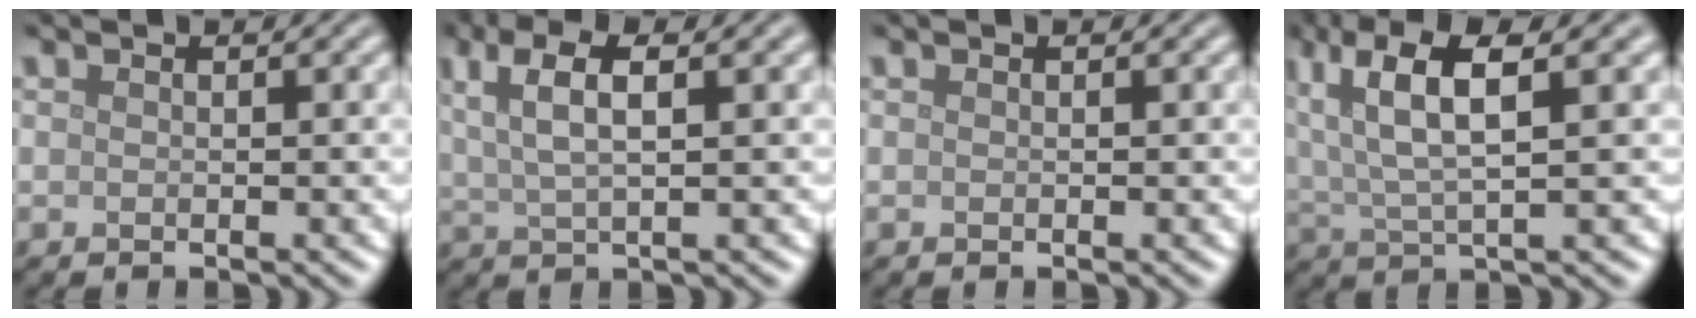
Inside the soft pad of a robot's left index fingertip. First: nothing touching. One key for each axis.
{"total": 5.9, "fx": 2.8, "fy": 1.9, "fz": 4.8, "tx": -0.093, "ty": 0.011, "tz": 0.052}
{"total": 0.0}
{"total": 7.8, "fx": 3.5, "fy": 2.4, "fz": 6.6, "tx": -0.138, "ty": 0.016, "tz": 0.065}